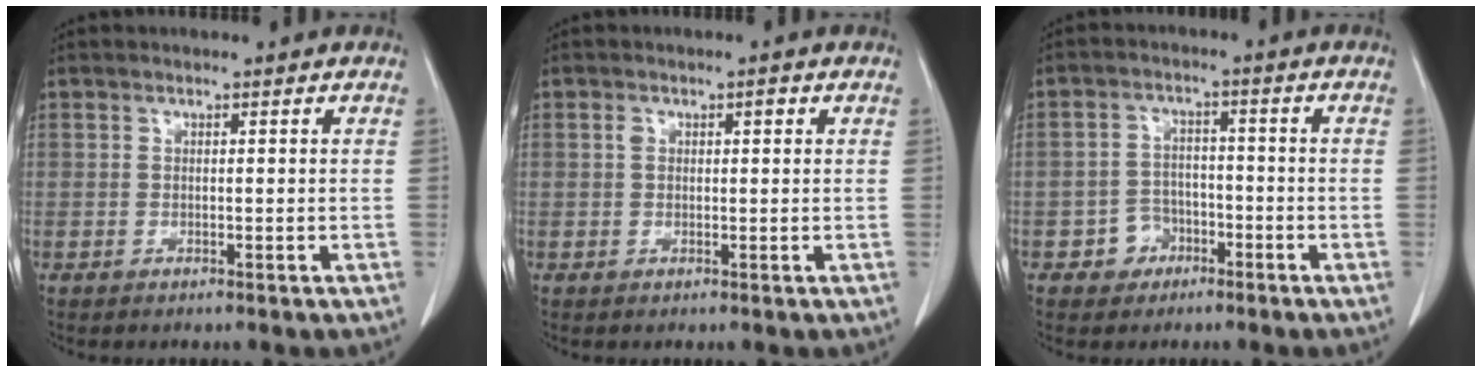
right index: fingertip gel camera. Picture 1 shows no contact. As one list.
[{"total": 2.0, "force": [0.6, 1.1, 1.5], "torque": [-0.028, 0.016, 0.012]}, {"total": 4.3, "force": [-2.2, 3.5, 0.7], "torque": [-0.004, 0.015, -0.035]}]